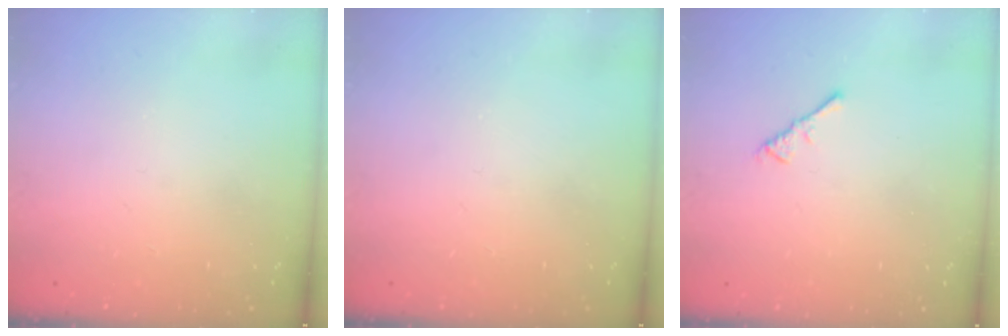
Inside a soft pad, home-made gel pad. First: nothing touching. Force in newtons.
{"total": 0.0}
{"total": 2.2, "press": 2.1, "slide": 0.5}